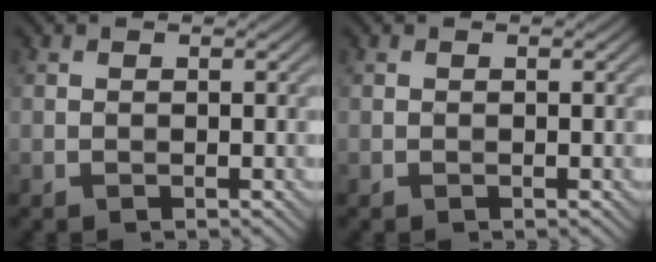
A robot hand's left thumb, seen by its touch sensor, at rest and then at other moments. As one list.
[{"total": 0.0}]